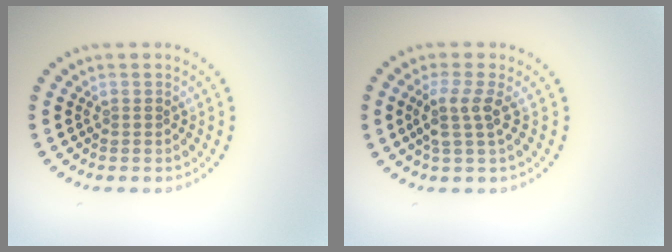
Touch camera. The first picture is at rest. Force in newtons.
{"total": 2.6, "press": 2.0, "slide": 1.6}